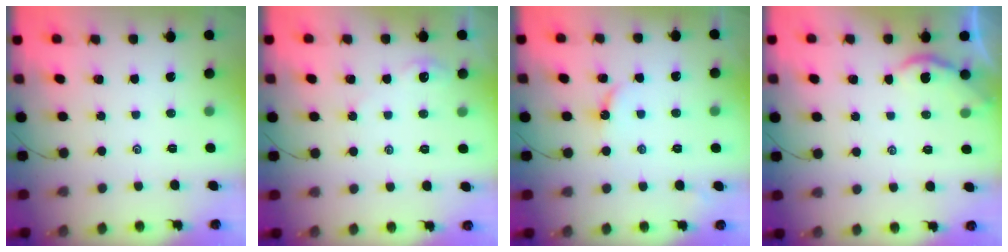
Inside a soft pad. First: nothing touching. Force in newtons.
{"total": 3.0, "press": 3.0, "slide": 0.6}
{"total": 3.4, "press": 3.4, "slide": 0.3}
{"total": 1.9, "press": 1.8, "slide": 0.4}